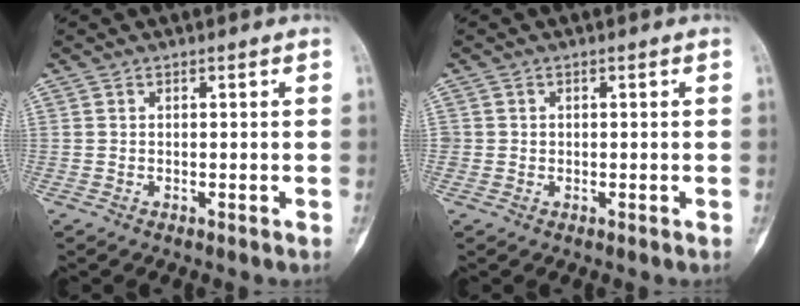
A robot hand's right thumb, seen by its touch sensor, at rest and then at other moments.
{"total": 0.8, "force": [0.1, 0.8, -0.1], "torque": [0.013, 0.006, -0.001]}